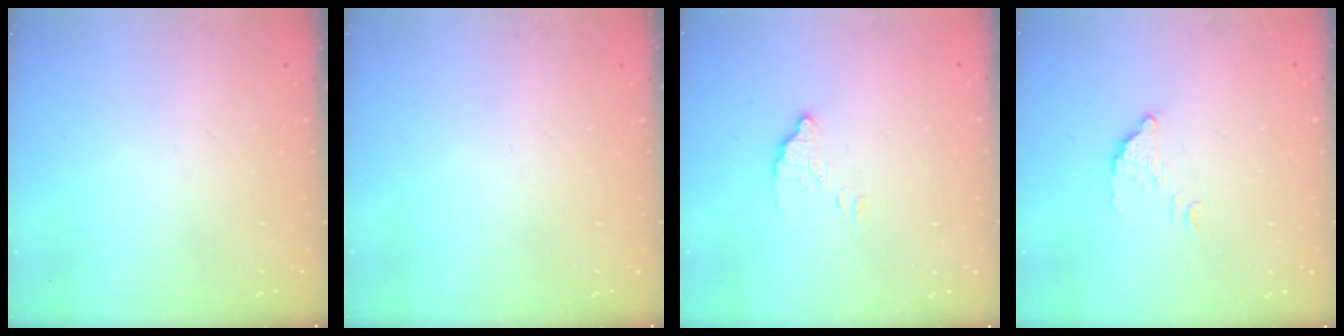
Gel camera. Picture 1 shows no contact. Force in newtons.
{"total": 0.0}
{"total": 2.6, "press": 2.6, "slide": 0.0}
{"total": 2.9, "press": 2.9, "slide": 0.1}